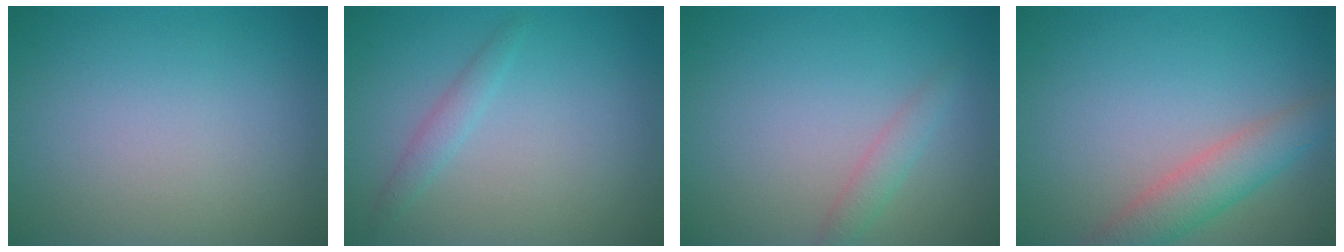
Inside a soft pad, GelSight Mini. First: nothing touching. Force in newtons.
{"total": 1.3, "press": 1.3, "slide": 0.1}
{"total": 1.5, "press": 1.5, "slide": 0.1}
{"total": 3.9, "press": 3.9, "slide": 0.1}